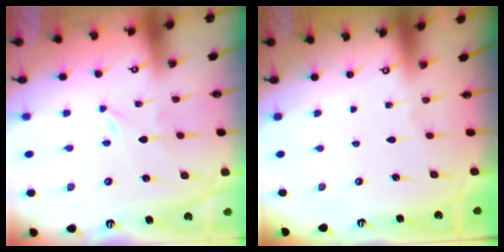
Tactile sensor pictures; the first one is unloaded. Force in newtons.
{"total": 0.0}